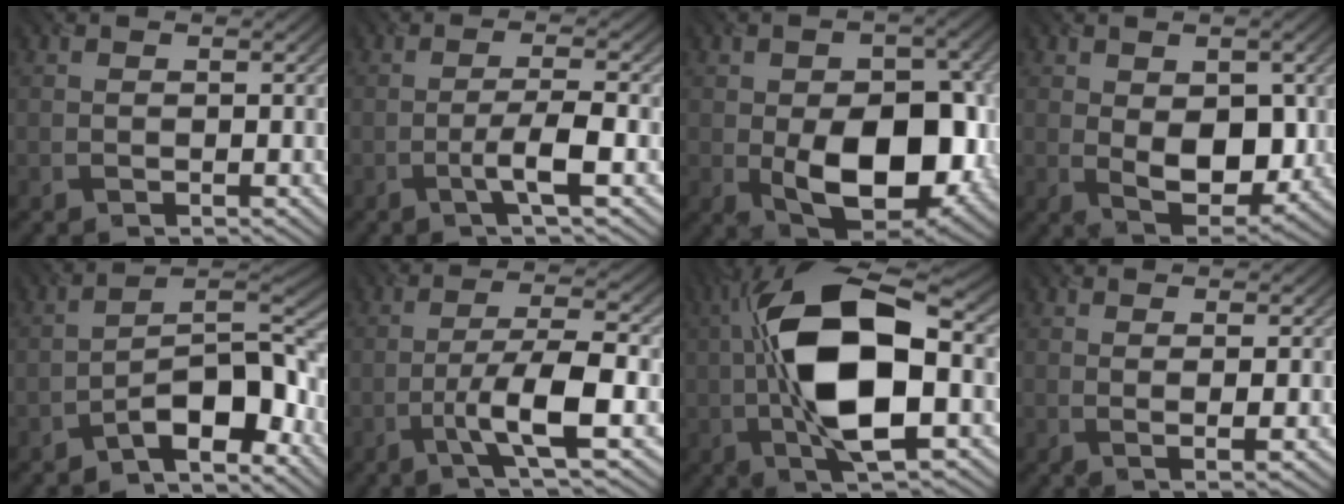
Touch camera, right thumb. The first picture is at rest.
{"total": 3.8, "force": [-1.7, 0.1, 3.4], "torque": [-0.061, 0.012, -0.043]}
{"total": 13.3, "force": [-2.9, 8.1, 10.1], "torque": [-0.146, -0.031, -0.040]}
{"total": 7.4, "force": [-0.2, 4.5, 5.9], "torque": [-0.105, -0.018, 0.003]}
{"total": 8.2, "force": [-5.6, 2.2, 5.5], "torque": [-0.078, 0.020, -0.108]}
{"total": 7.3, "force": [-3.0, 1.1, 6.6], "torque": [-0.120, 0.012, -0.064]}
{"total": 14.4, "force": [-0.7, 5.8, 13.1], "torque": [-0.258, 0.019, -0.021]}
{"total": 2.2, "force": [0.8, 0.2, 2.0], "torque": [-0.040, -0.003, 0.013]}